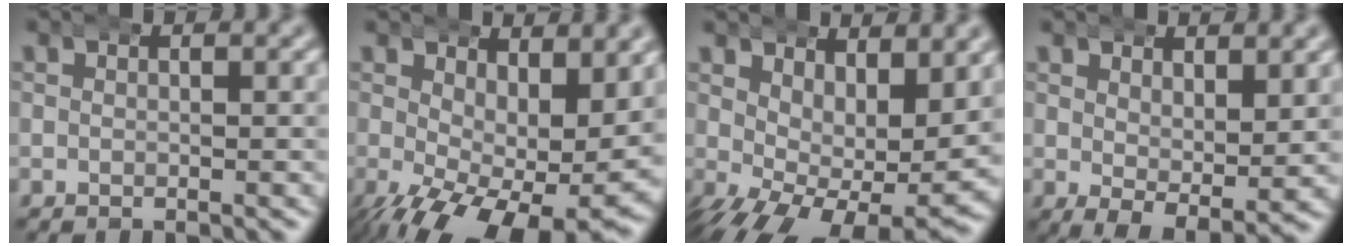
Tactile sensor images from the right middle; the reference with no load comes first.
{"total": 8.9, "force": [-2.9, 4.1, 7.4], "torque": [-0.117, -0.054, -0.021]}
{"total": 7.7, "force": [-0.9, 3.7, 6.6], "torque": [-0.109, -0.046, 0.006]}
{"total": 4.3, "force": [-0.8, 2.2, 3.5], "torque": [-0.061, -0.035, 0.006]}